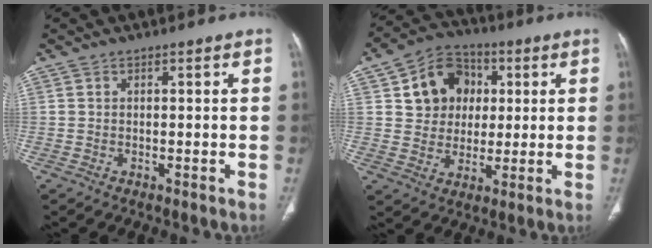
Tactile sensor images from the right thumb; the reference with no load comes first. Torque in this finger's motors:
{"motor_torque": [-0.26, 0.67, 0.17, -0.01, 0.08]}